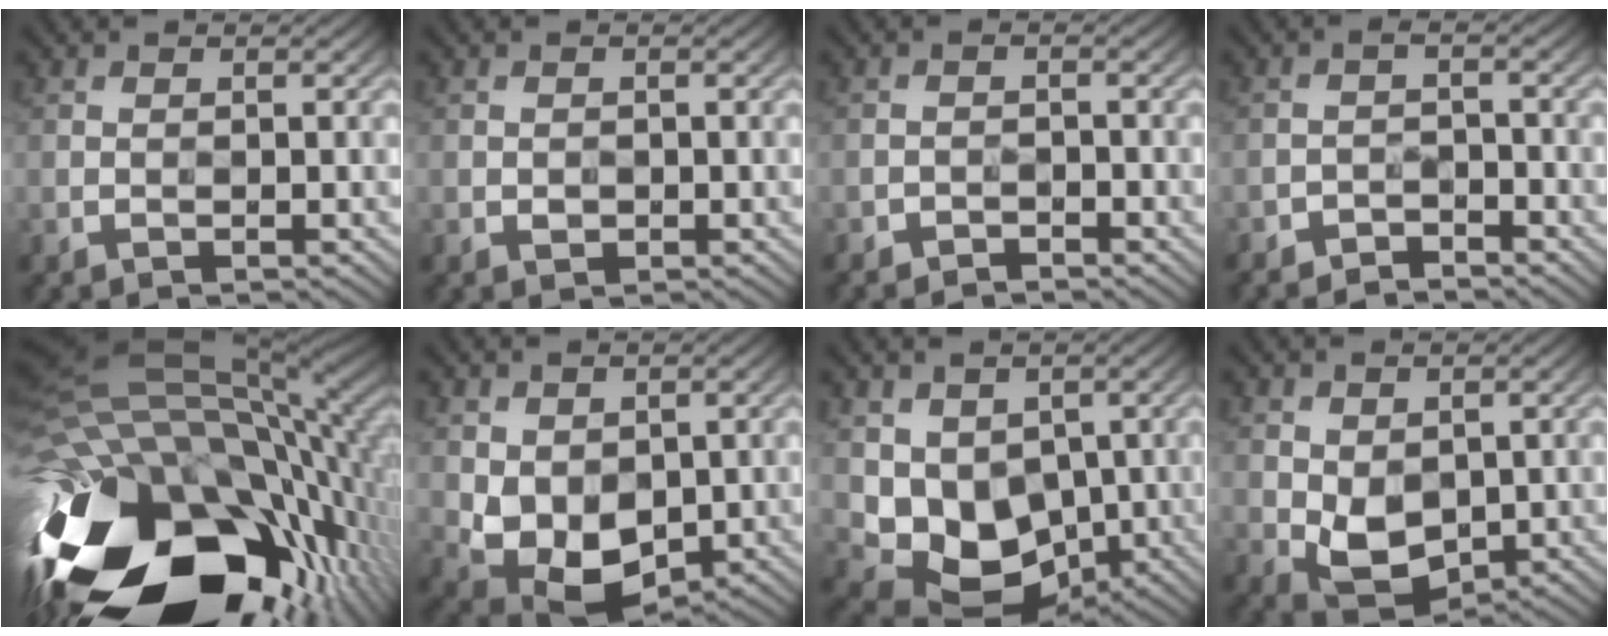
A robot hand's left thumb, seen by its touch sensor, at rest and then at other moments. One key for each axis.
{"total": 0.9, "fx": -0.3, "fy": 0.7, "fz": 0.5, "tx": -0.006, "ty": -0.004, "tz": -0.006}
{"total": 1.9, "fx": -1.7, "fy": 0.5, "fz": 0.4, "tx": -0.005, "ty": 0.001, "tz": -0.034}
{"total": 3.2, "fx": -3.0, "fy": 0.8, "fz": 0.9, "tx": -0.012, "ty": 0.001, "tz": -0.058}
{"total": 22.6, "fx": -8.1, "fy": 14.6, "fz": 15.3, "tx": -0.307, "ty": -0.035, "tz": -0.096}
{"total": 7.3, "fx": 0.2, "fy": 5.2, "fz": 5.1, "tx": -0.120, "ty": -0.025, "tz": 0.012}
{"total": 8.9, "fx": 0.5, "fy": 6.9, "fz": 5.5, "tx": -0.118, "ty": -0.034, "tz": 0.018}
{"total": 5.6, "fx": 0.2, "fy": 3.8, "fz": 4.2, "tx": -0.093, "ty": -0.011, "tz": 0.009}